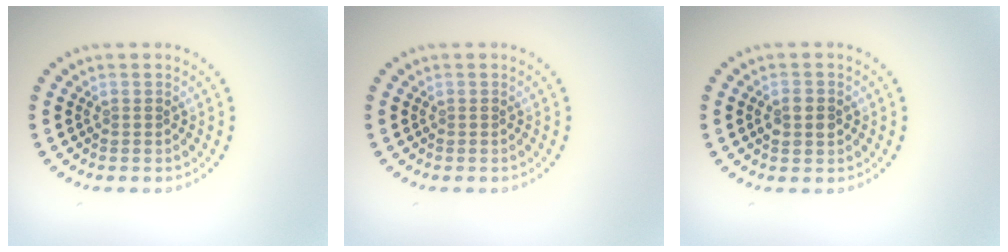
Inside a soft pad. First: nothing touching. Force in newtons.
{"total": 0.0}
{"total": 2.5, "press": 2.5, "slide": 0.1}